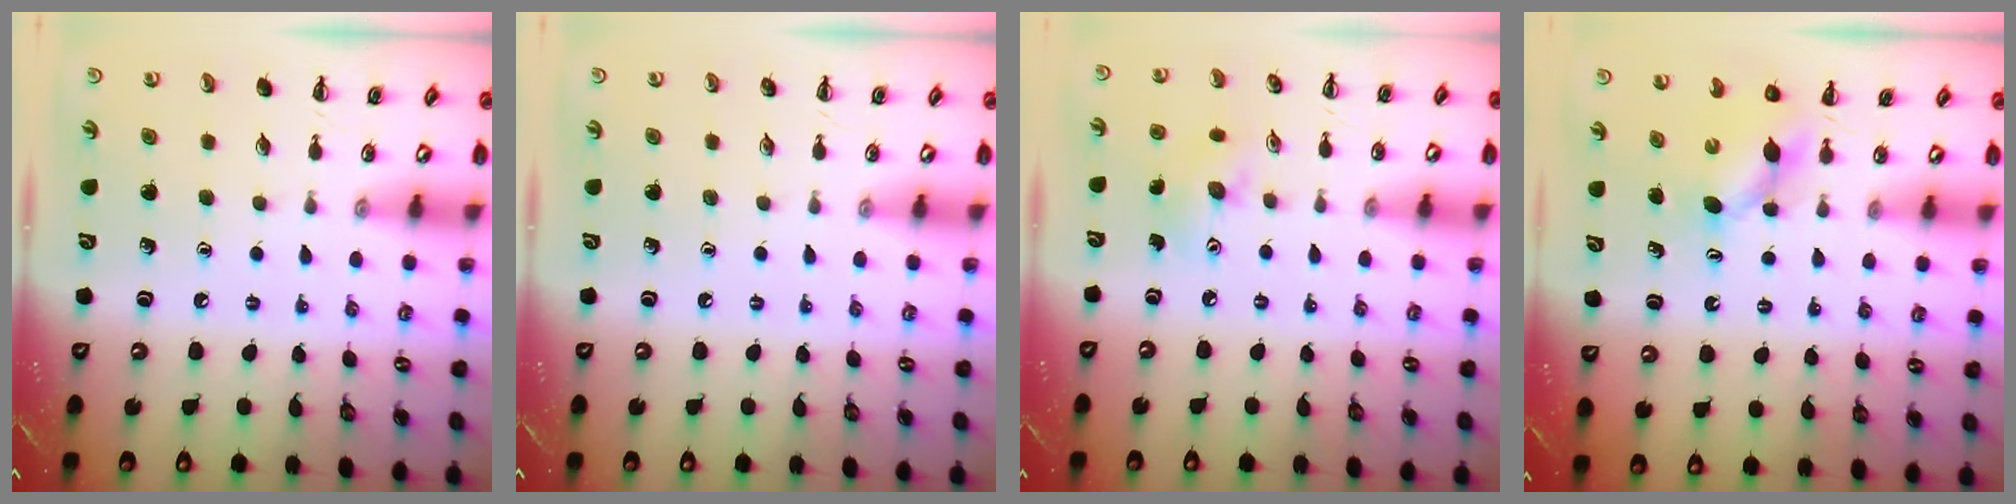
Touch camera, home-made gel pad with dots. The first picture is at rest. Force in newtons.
{"total": 0.0}
{"total": 7.2, "press": 7.2, "slide": 0.6}
{"total": 4.0, "press": 3.9, "slide": 0.7}